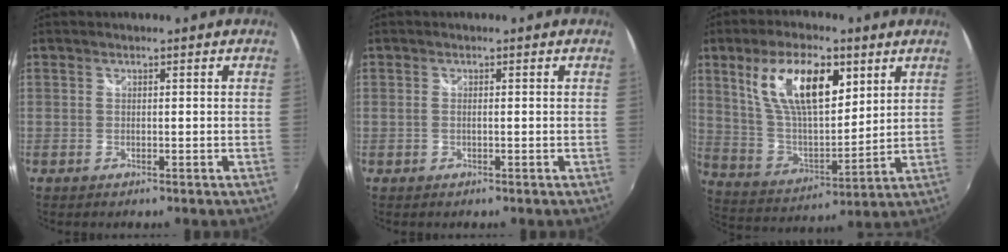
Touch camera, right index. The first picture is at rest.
{"total": 0.6, "force": [-0.1, 0.1, 0.6], "torque": [-0.013, 0.001, -0.003]}
{"total": 17.7, "force": [8.1, 7.6, 13.7], "torque": [-0.253, 0.010, 0.158]}